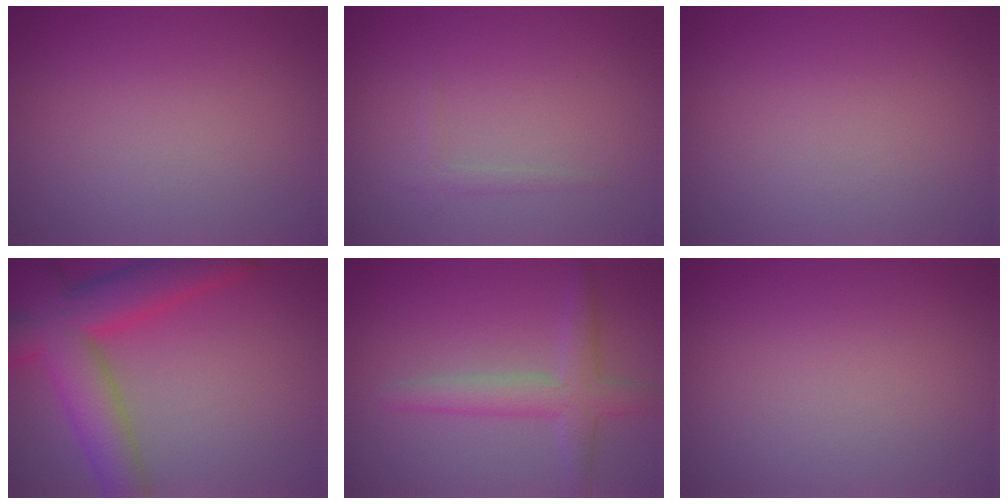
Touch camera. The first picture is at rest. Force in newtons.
{"total": 0.9, "press": 0.9, "slide": 0.0}
{"total": 0.0}
{"total": 9.4, "press": 9.4, "slide": 0.4}
{"total": 3.4, "press": 3.4, "slide": 0.1}
{"total": 0.0}